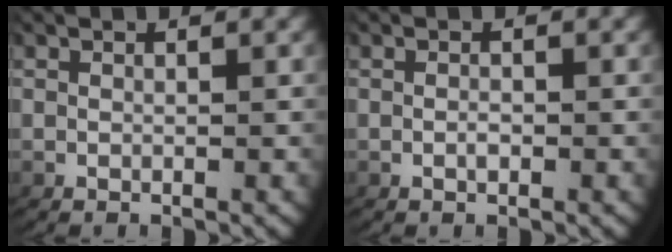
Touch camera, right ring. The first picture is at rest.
{"total": 0.7, "force": [-0.3, 0.3, 0.5], "torque": [-0.014, -0.003, -0.004]}